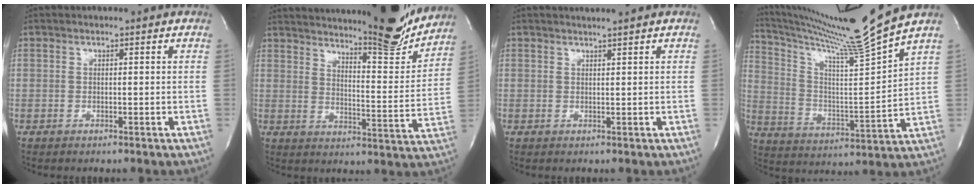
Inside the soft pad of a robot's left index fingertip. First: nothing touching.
{"total": 23.2, "force": [21.3, 2.0, 9.1], "torque": [-0.140, -0.065, 0.276]}
{"total": 2.0, "force": [1.8, -0.6, 0.7], "torque": [-0.008, -0.001, 0.029]}
{"total": 17.1, "force": [14.8, -4.5, 7.2], "torque": [-0.134, -0.067, 0.242]}